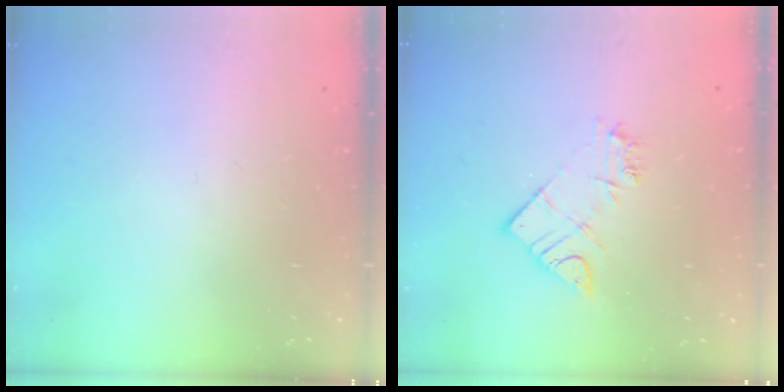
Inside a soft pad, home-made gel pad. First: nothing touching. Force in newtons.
{"total": 8.7, "press": 8.7, "slide": 0.8}